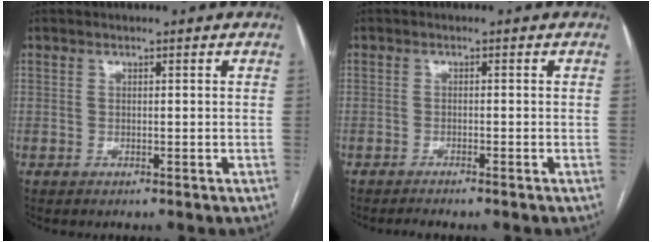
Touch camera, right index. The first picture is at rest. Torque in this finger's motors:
{"motor_torque": [0.33, -0.01, -0.07, 0.01]}